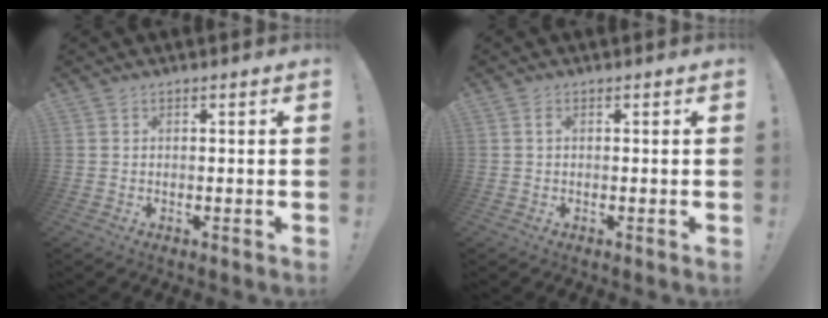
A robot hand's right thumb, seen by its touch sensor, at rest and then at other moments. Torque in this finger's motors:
{"motor_torque": [0.04, 0.16, 0.01, 0.00, 0.07]}